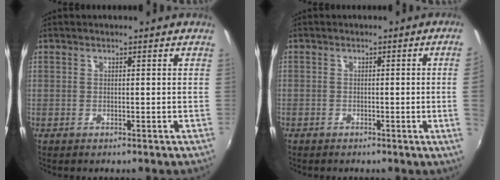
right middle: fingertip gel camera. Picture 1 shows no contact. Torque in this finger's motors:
{"motor_torque": [0.65, -1.49, -0.66, -0.21]}